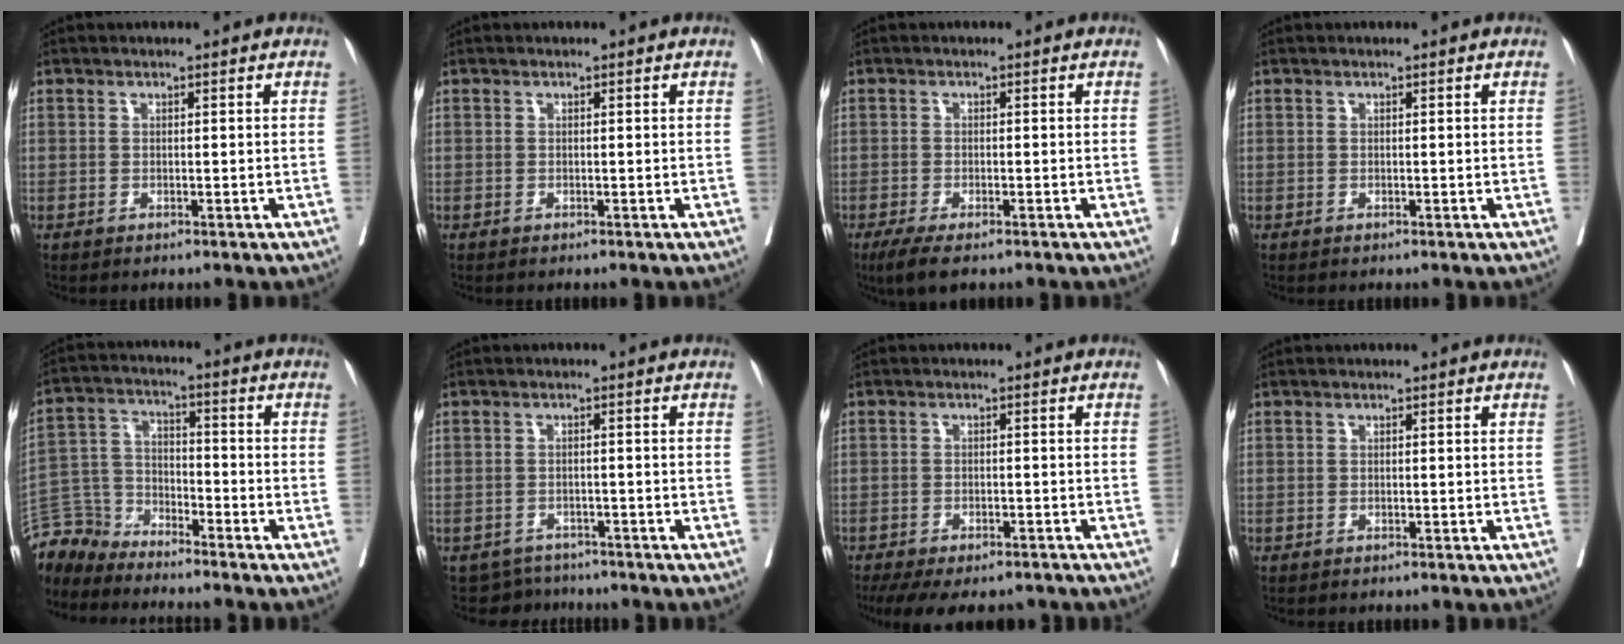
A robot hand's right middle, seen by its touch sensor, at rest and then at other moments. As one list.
[{"total": 0.0}, {"total": 4.5, "force": [-3.2, 1.0, 3.1], "torque": [-0.052, -0.012, -0.052]}, {"total": 0.0}, {"total": 7.1, "force": [-7.0, 1.0, -0.8], "torque": [0.010, 0.014, -0.145]}, {"total": 3.4, "force": [-3.1, 0.9, -1.2], "torque": [0.018, 0.006, -0.049]}, {"total": 12.2, "force": [-9.8, 4.5, 5.6], "torque": [-0.112, -0.008, -0.130]}, {"total": 0.0}]